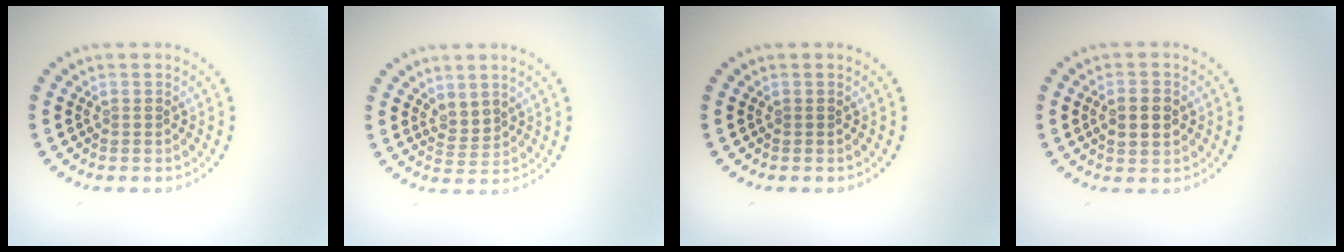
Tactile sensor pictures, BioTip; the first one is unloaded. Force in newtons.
{"total": 1.6, "press": 1.4, "slide": 0.9}
{"total": 0.0}
{"total": 2.6, "press": 2.6, "slide": 0.2}